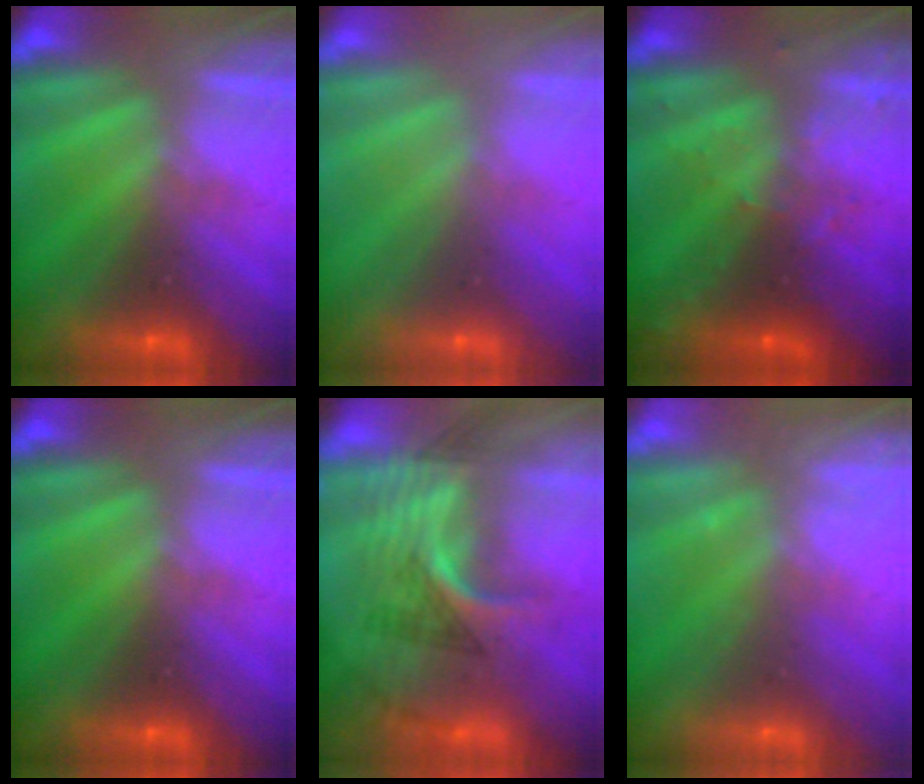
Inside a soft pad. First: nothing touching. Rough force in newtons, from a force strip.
{"total": 3.3}
{"total": 3.0}
{"total": 0.0}
{"total": 2.8}
{"total": 2.2}